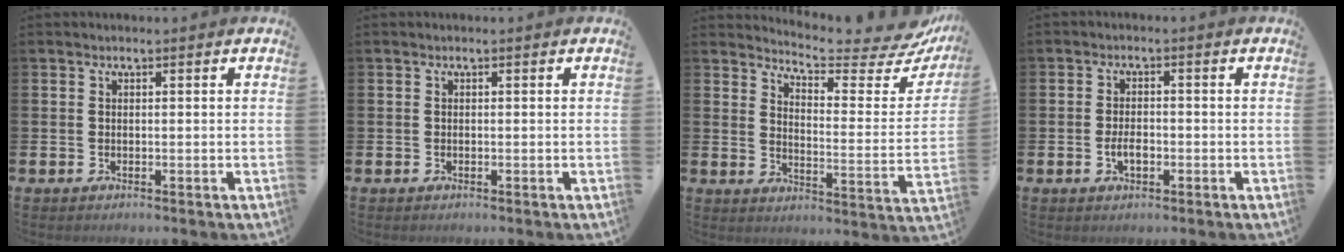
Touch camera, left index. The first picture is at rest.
{"total": 0.0}
{"total": 6.4, "force": [6.0, 0.6, 2.0], "torque": [-0.047, -0.057, 0.096]}
{"total": 2.6, "force": [-0.7, 1.4, 2.1], "torque": [-0.036, 0.003, -0.013]}